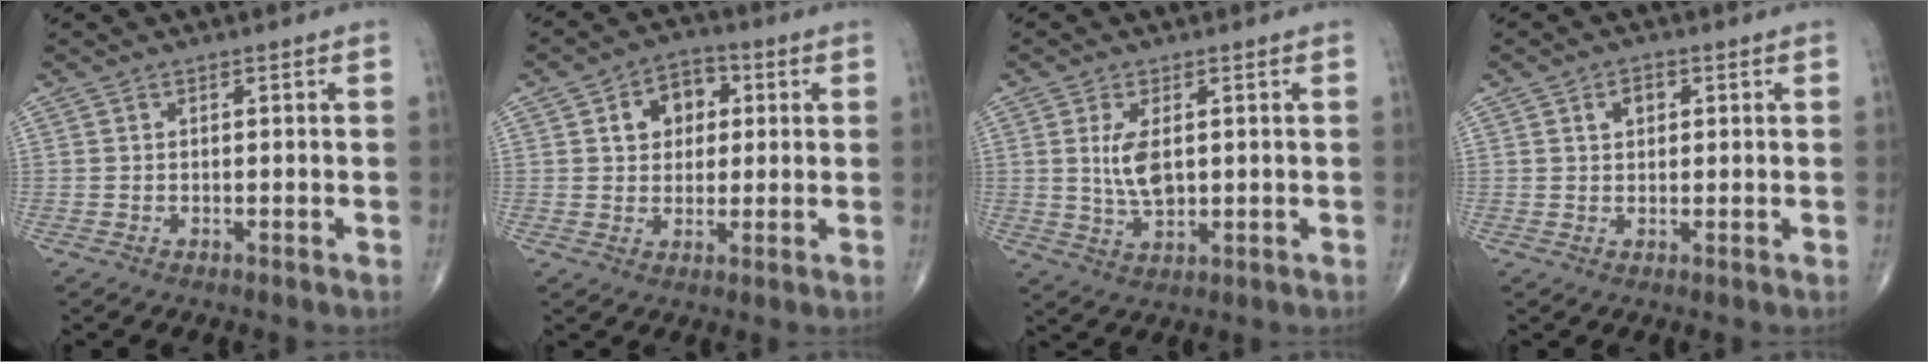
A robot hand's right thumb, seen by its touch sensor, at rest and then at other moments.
{"total": 8.1, "force": [2.1, 6.1, 4.9], "torque": [-0.041, 0.008, 0.027]}
{"total": 6.1, "force": [0.9, 3.0, 5.2], "torque": [-0.097, -0.010, 0.022]}
{"total": 3.0, "force": [1.0, 2.0, 1.9], "torque": [-0.021, 0.003, 0.016]}